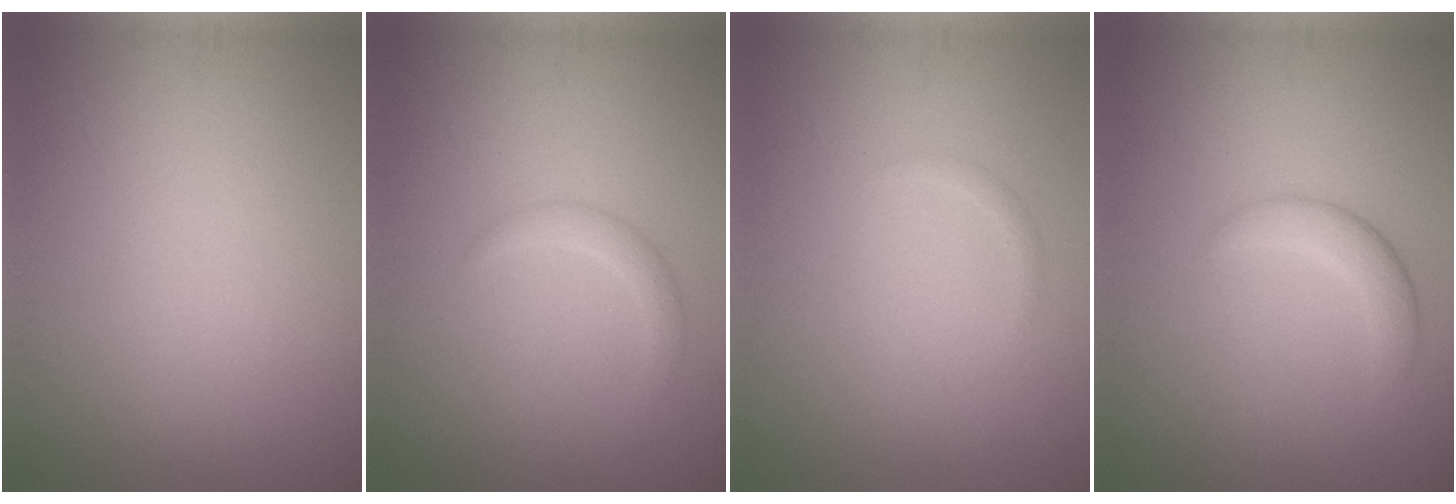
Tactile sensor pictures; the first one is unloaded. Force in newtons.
{"total": 1.5, "press": 1.5, "slide": 0.1}
{"total": 0.7, "press": 0.7, "slide": 0.0}
{"total": 2.2, "press": 2.2, "slide": 0.1}